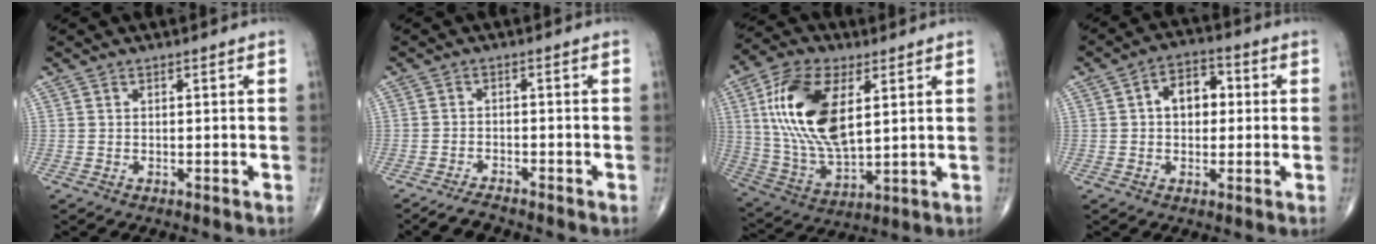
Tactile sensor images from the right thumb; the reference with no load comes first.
{"total": 3.1, "force": [-2.8, 0.6, 1.0], "torque": [-0.029, 0.005, -0.054]}
{"total": 18.9, "force": [5.0, 9.4, 15.6], "torque": [-0.304, -0.013, 0.097]}
{"total": 7.6, "force": [1.0, 5.2, 5.5], "torque": [-0.062, 0.018, 0.008]}